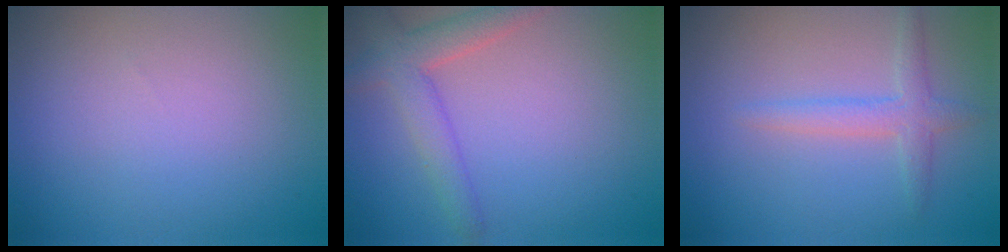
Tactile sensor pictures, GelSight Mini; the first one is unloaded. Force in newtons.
{"total": 3.7, "press": 3.7, "slide": 0.1}
{"total": 2.2, "press": 2.2, "slide": 0.0}